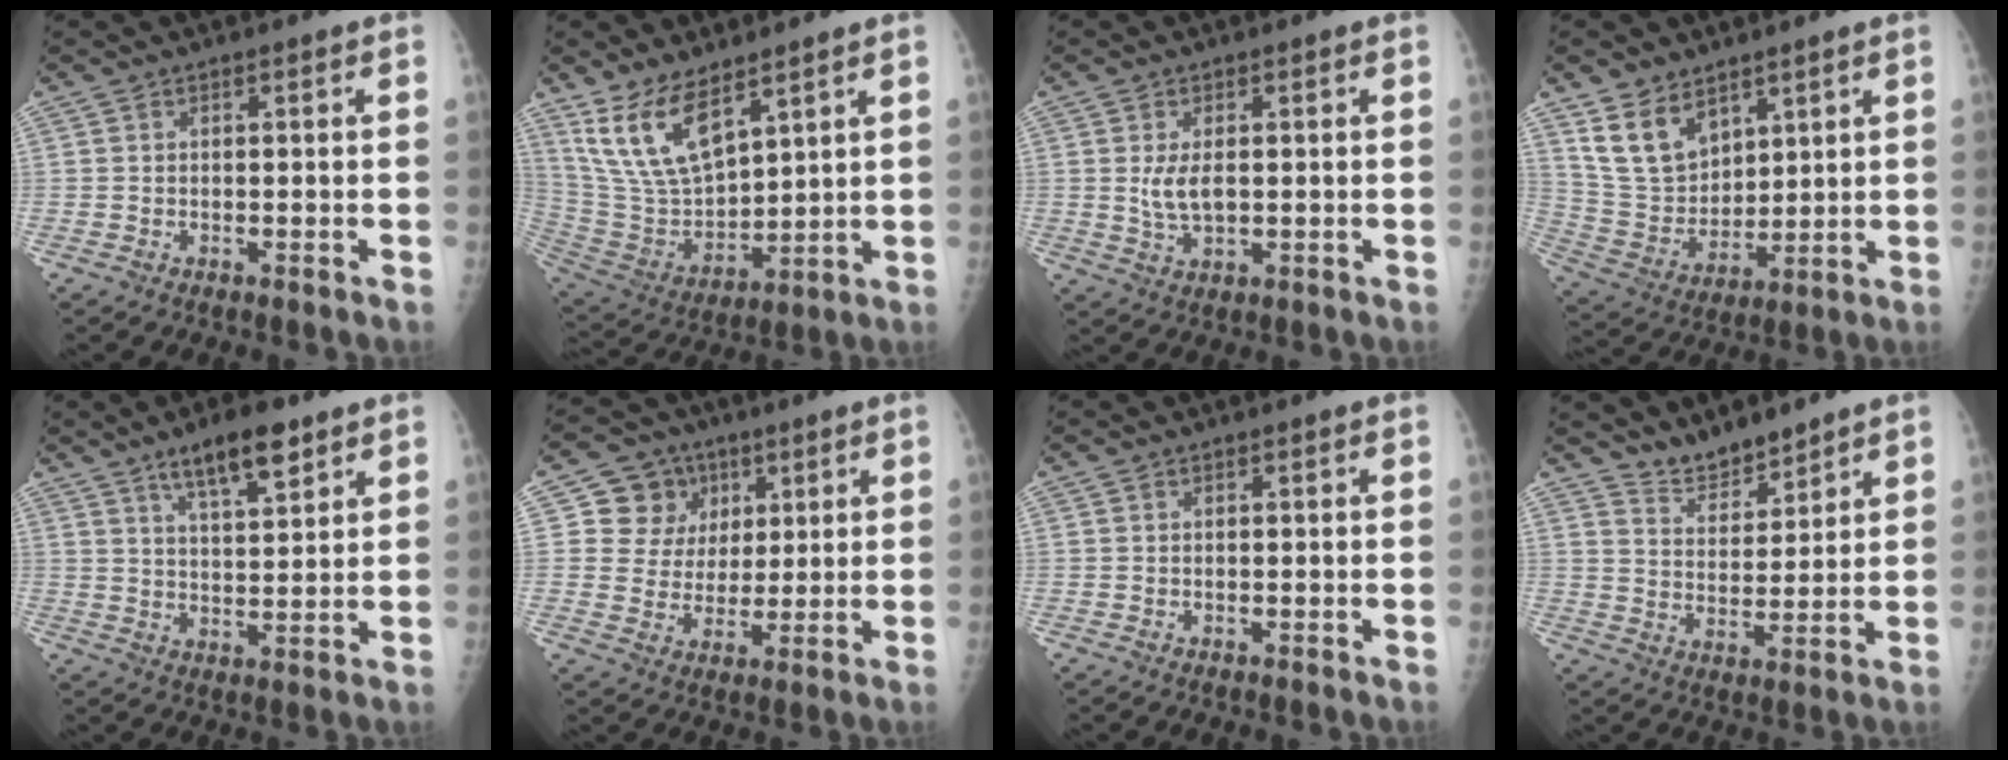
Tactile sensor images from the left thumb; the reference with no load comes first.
{"total": 13.5, "force": [8.7, 5.9, 8.5], "torque": [-0.148, -0.042, 0.194]}
{"total": 4.3, "force": [0.5, 2.3, 3.6], "torque": [-0.072, -0.010, 0.013]}
{"total": 11.4, "force": [7.2, 7.2, 5.2], "torque": [-0.072, -0.040, 0.156]}
{"total": 9.5, "force": [6.2, 3.0, 6.6], "torque": [-0.093, -0.031, 0.105]}
{"total": 9.7, "force": [3.7, 8.8, 1.9], "torque": [0.013, -0.007, 0.061]}
{"total": 0.0}
{"total": 6.5, "force": [6.1, 2.0, 1.3], "torque": [-0.006, -0.046, 0.119]}